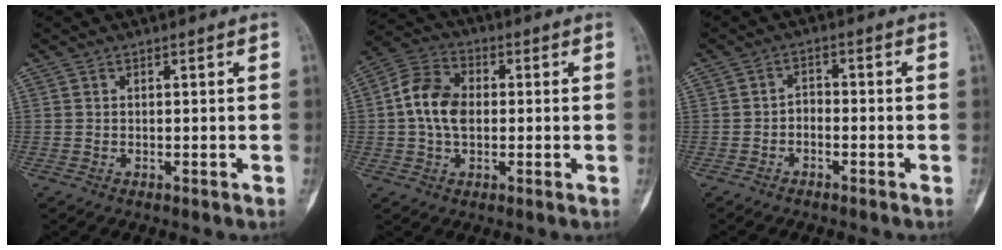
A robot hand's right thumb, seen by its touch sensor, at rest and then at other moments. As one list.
[{"total": 9.5, "force": [0.1, 6.5, 6.9], "torque": [-0.129, 0.021, -0.007]}, {"total": 2.1, "force": [-1.2, 1.1, 1.3], "torque": [-0.015, 0.013, -0.027]}]